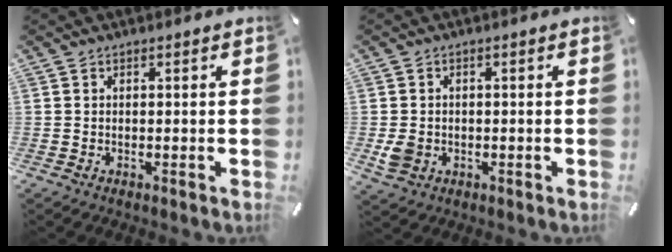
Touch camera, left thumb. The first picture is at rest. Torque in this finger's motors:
{"motor_torque": [-0.09, 0.42, 0.16, -0.11, 0.04]}